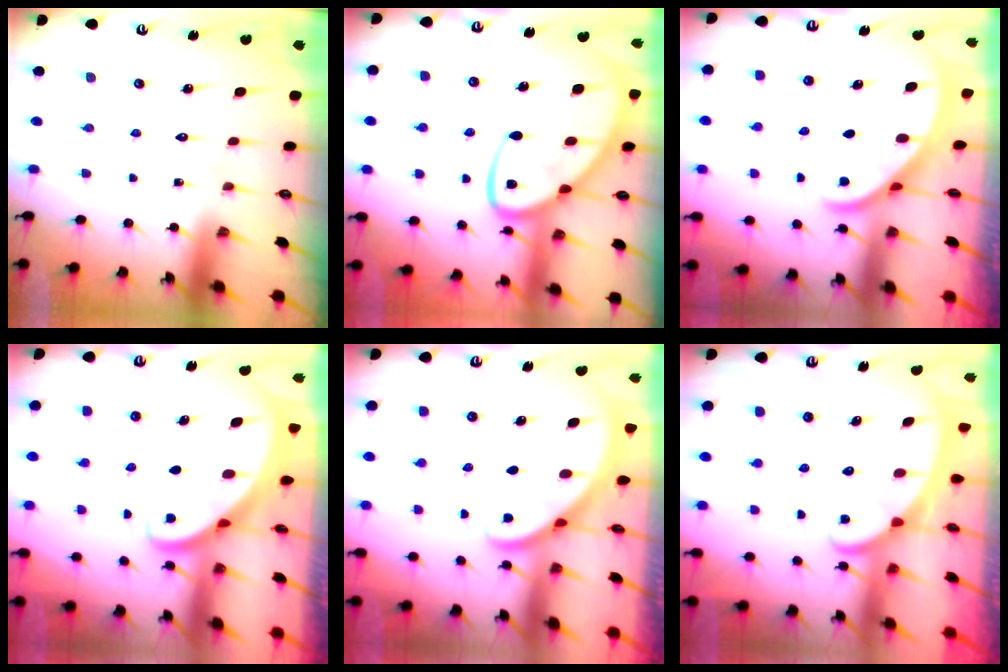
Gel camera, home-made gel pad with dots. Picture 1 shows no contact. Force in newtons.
{"total": 16.2, "press": 16.1, "slide": 1.5}
{"total": 1.8, "press": 1.8, "slide": 0.1}
{"total": 3.2, "press": 3.1, "slide": 0.4}
{"total": 2.8, "press": 2.8, "slide": 0.2}
{"total": 2.3, "press": 2.3, "slide": 0.4}